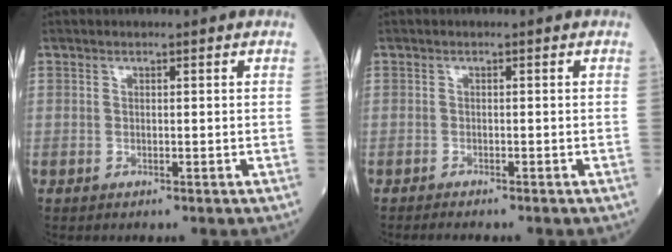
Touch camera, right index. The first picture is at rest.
{"total": 1.7, "force": [-1.5, 0.0, 0.7], "torque": [-0.015, -0.003, -0.021]}